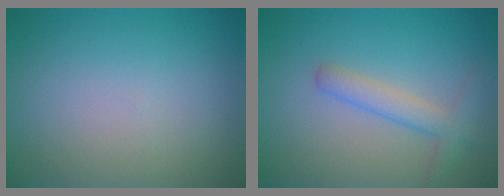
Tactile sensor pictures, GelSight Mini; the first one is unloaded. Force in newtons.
{"total": 2.7, "press": 2.7, "slide": 0.1}